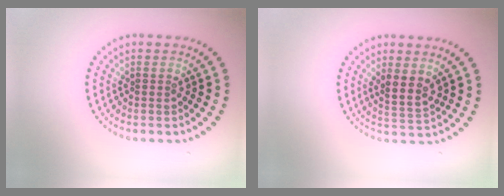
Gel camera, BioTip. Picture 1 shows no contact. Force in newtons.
{"total": 2.5, "press": 2.3, "slide": 1.1}